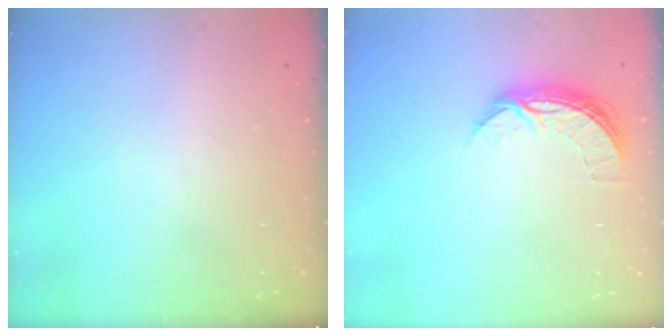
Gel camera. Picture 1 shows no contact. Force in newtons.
{"total": 7.2, "press": 7.2, "slide": 0.6}